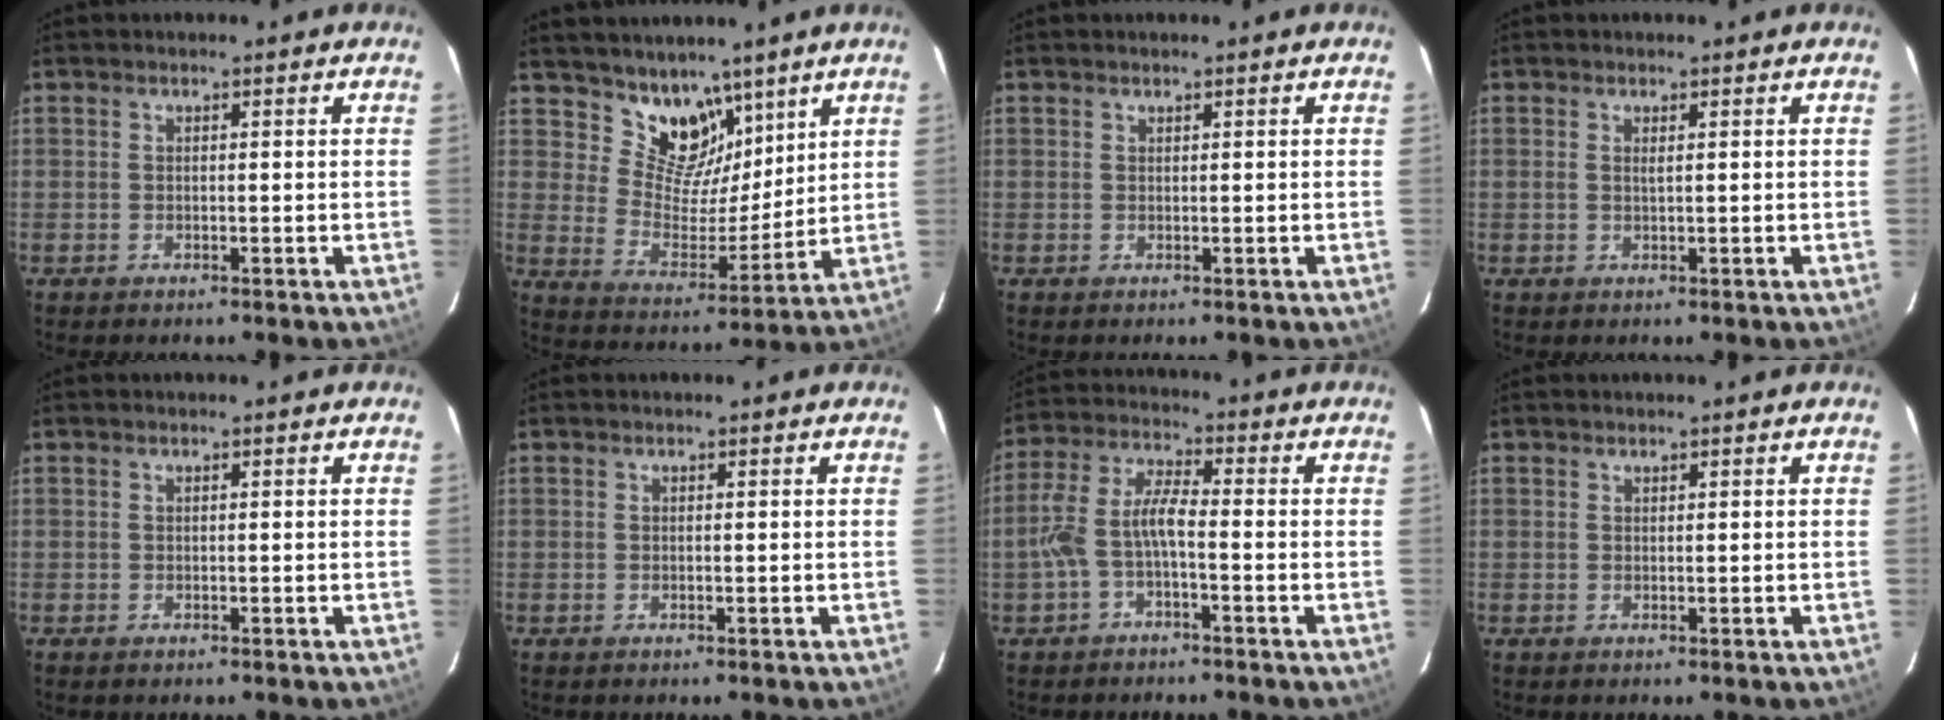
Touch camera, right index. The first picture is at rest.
{"total": 11.1, "force": [7.9, 6.7, 3.9], "torque": [-0.063, -0.011, 0.147]}
{"total": 0.0}
{"total": 0.6, "force": [0.3, -0.1, 0.6], "torque": [-0.012, 0.000, 0.004]}
{"total": 0.0}
{"total": 0.0}
{"total": 6.5, "force": [-2.4, 1.8, 5.7], "torque": [-0.133, 0.015, -0.048]}
{"total": 0.0}